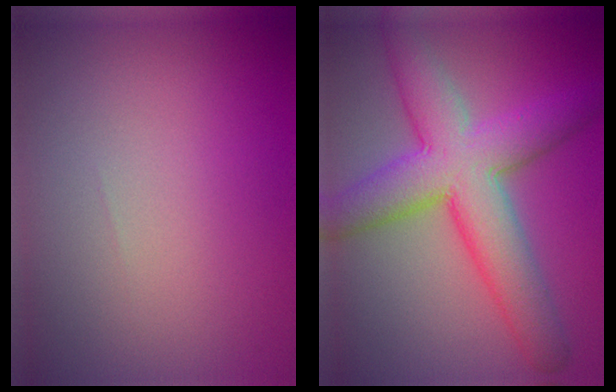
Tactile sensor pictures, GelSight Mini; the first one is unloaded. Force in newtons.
{"total": 8.8, "press": 8.8, "slide": 0.2}